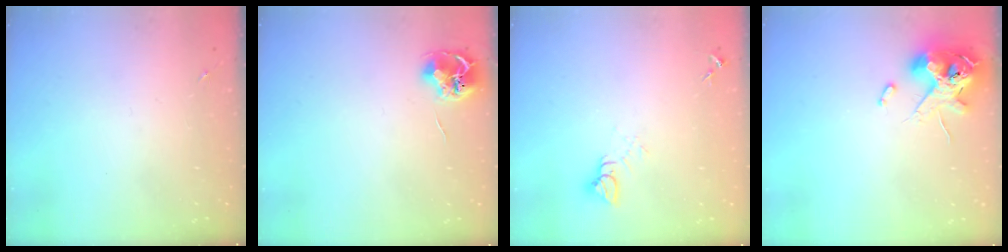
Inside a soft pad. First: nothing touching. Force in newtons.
{"total": 7.6, "press": 7.5, "slide": 0.6}
{"total": 5.0, "press": 5.0, "slide": 0.4}
{"total": 12.2, "press": 12.1, "slide": 2.0}